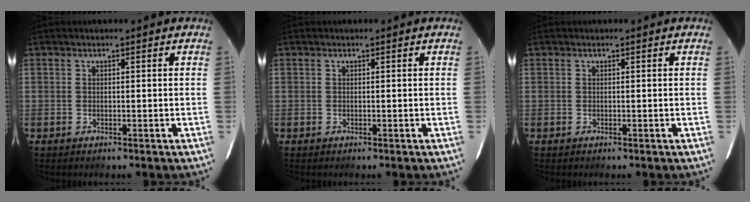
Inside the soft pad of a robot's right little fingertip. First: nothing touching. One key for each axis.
{"total": 0.0}
{"total": 0.0}